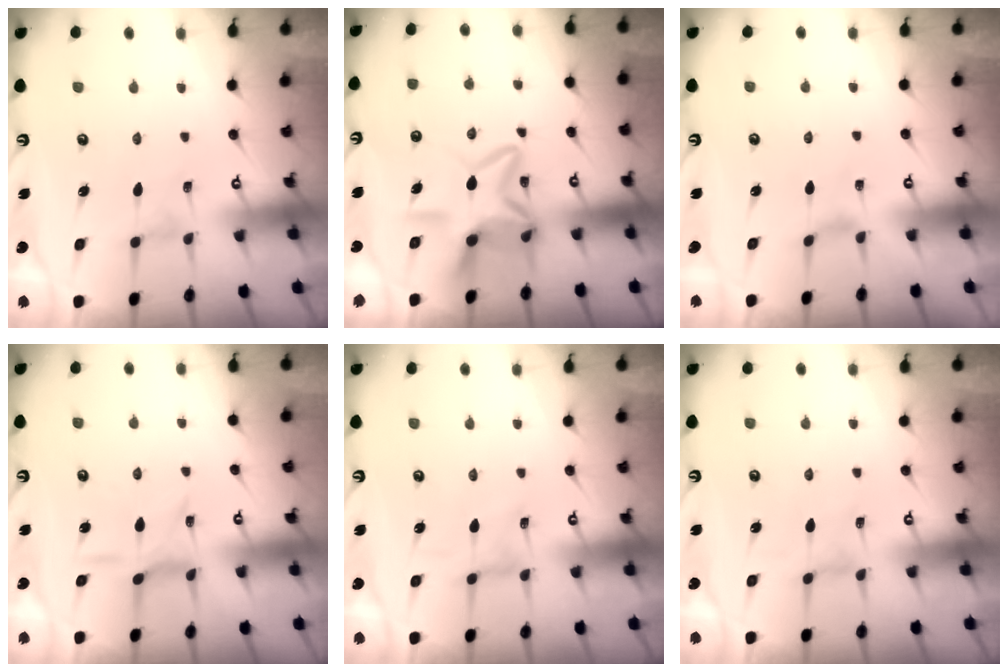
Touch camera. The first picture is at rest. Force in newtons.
{"total": 9.7, "press": 9.6, "slide": 0.7}
{"total": 0.0}
{"total": 6.2, "press": 6.1, "slide": 0.7}
{"total": 0.0}
{"total": 1.6, "press": 1.5, "slide": 0.3}